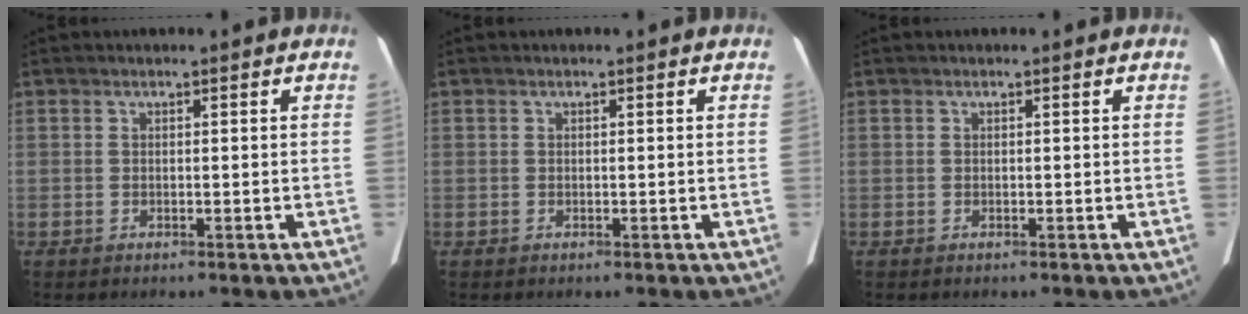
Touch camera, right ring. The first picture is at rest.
{"total": 0.0}
{"total": 0.0}